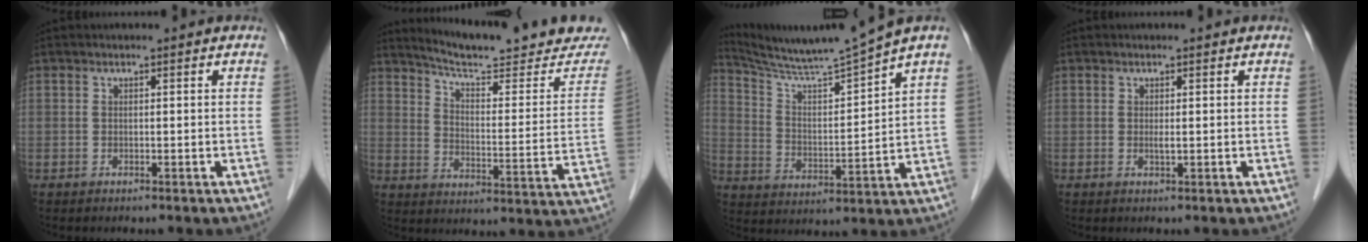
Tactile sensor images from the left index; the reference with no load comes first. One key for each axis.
{"total": 20.7, "fx": 19.0, "fy": 2.1, "fz": 7.9, "tx": -0.105, "ty": -0.058, "tz": 0.246}
{"total": 11.4, "fx": 10.3, "fy": -2.9, "fz": 3.8, "tx": -0.074, "ty": -0.026, "tz": 0.188}
{"total": 0.8, "fx": 0.1, "fy": 0.1, "fz": 0.8, "tx": -0.020, "ty": -0.003, "tz": 0.002}